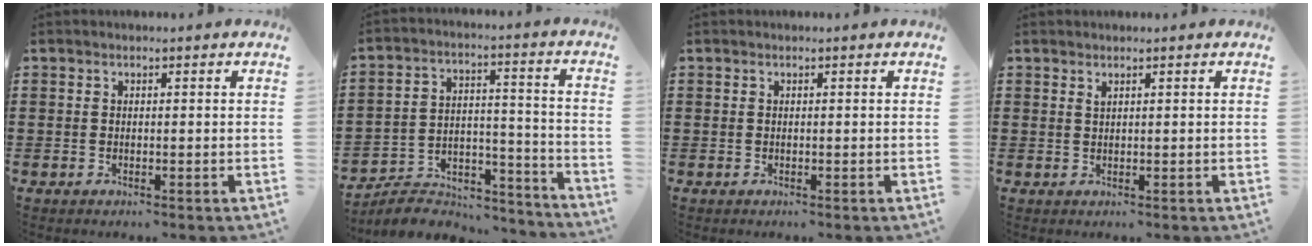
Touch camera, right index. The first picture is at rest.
{"total": 6.7, "force": [-6.0, 2.3, 1.6], "torque": [-0.028, 0.013, -0.116]}
{"total": 0.0}
{"total": 0.7, "force": [0.6, 0.2, 0.5], "torque": [-0.011, 0.001, 0.010]}